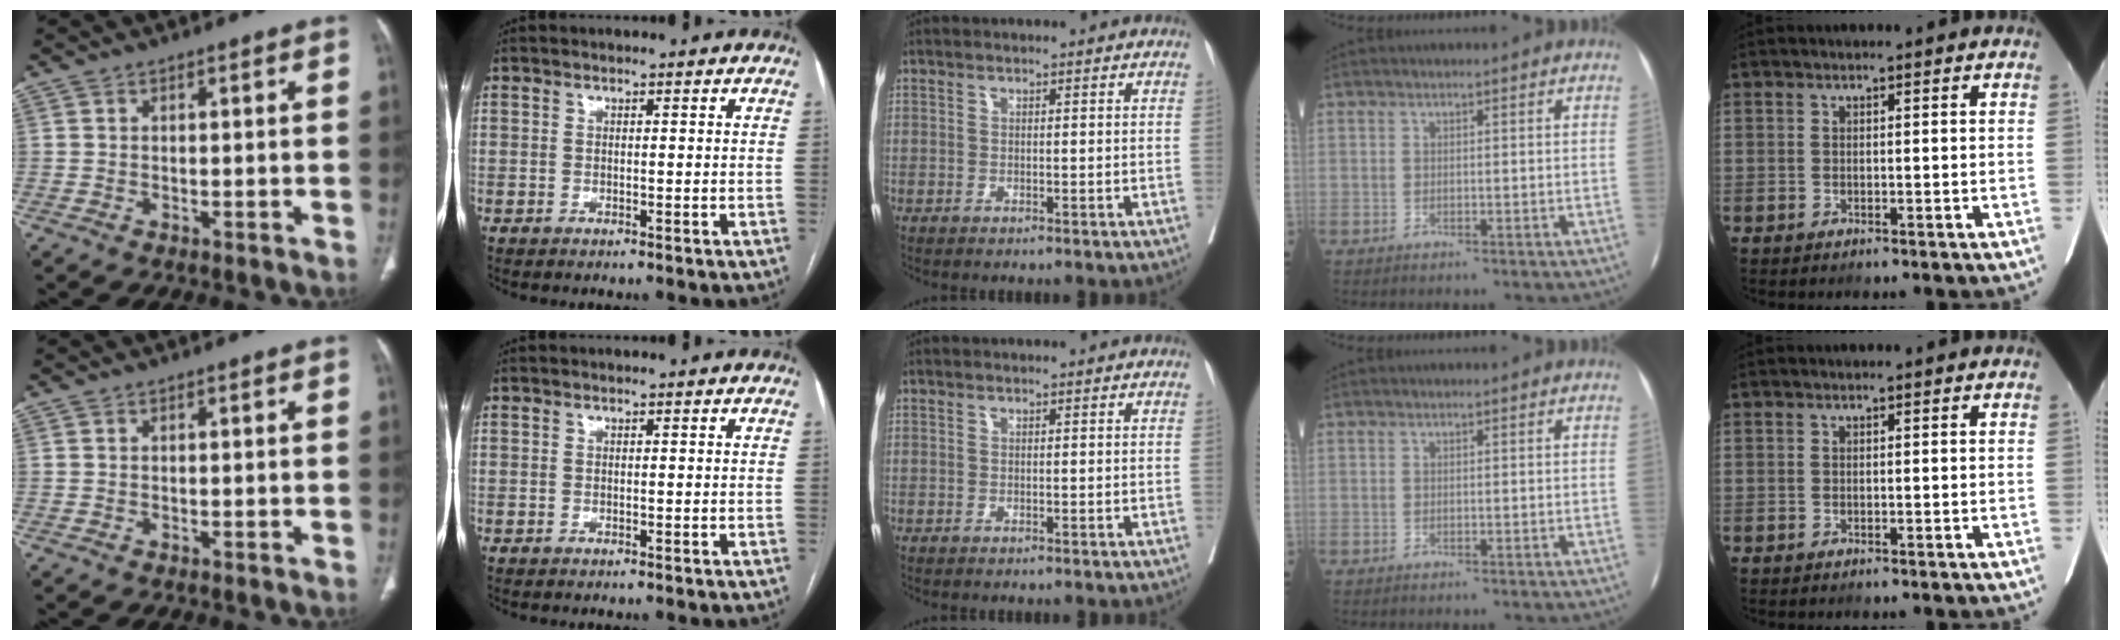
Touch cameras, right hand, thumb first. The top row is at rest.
{}